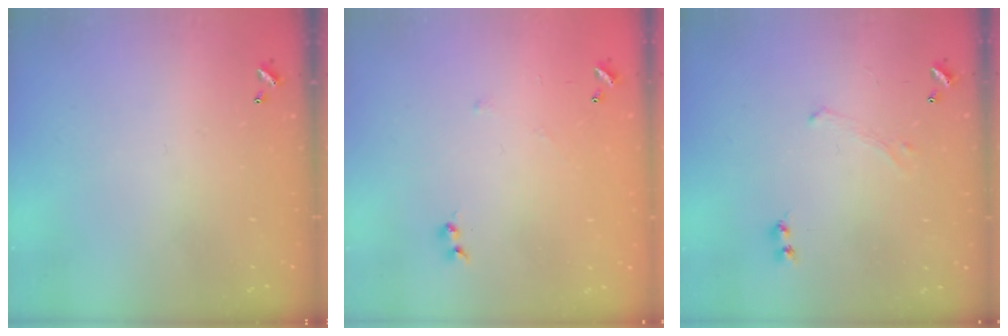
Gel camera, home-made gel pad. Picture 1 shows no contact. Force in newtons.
{"total": 6.1, "press": 6.1, "slide": 0.8}
{"total": 0.0}